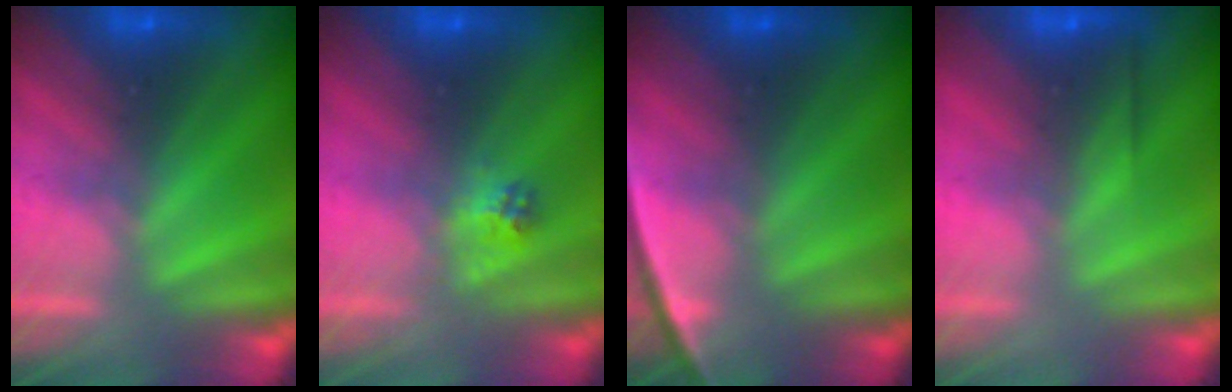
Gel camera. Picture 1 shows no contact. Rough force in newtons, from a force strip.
{"total": 2.2}
{"total": 2.4}
{"total": 2.6}